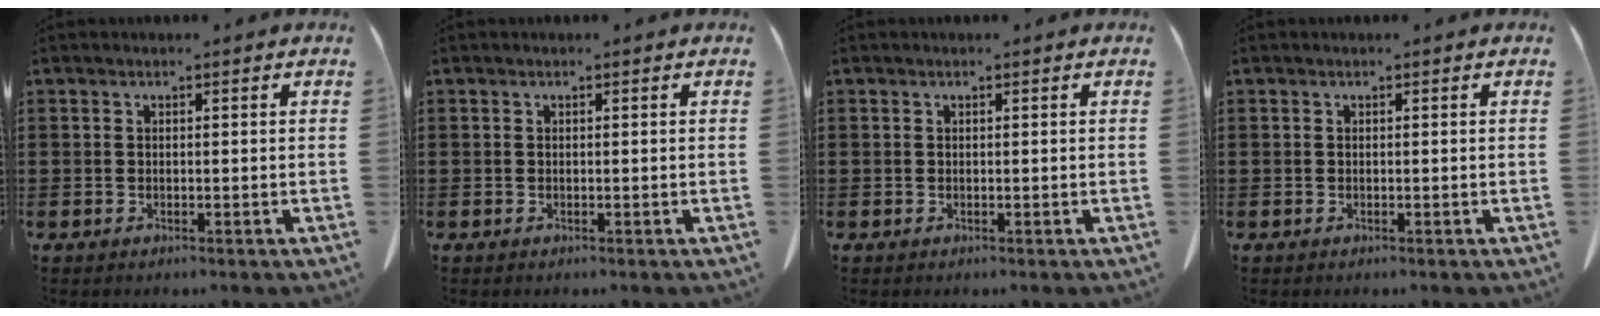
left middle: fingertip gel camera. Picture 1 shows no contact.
{"total": 0.0}
{"total": 0.0}
{"total": 0.0}